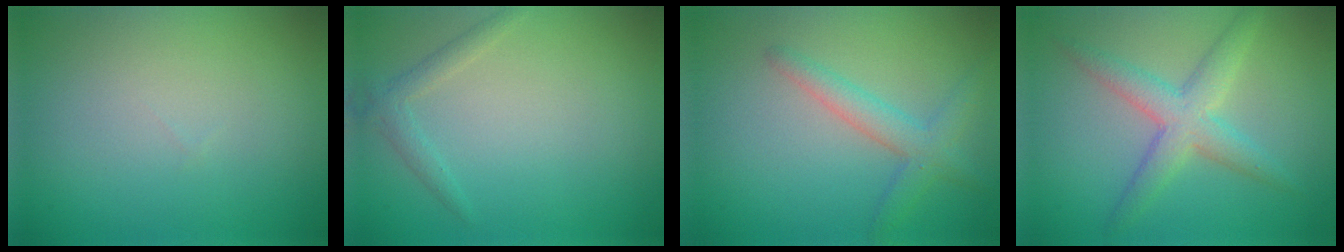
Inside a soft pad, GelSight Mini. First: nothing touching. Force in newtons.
{"total": 1.4, "press": 1.4, "slide": 0.1}
{"total": 2.9, "press": 2.9, "slide": 0.1}
{"total": 4.1, "press": 4.1, "slide": 0.1}